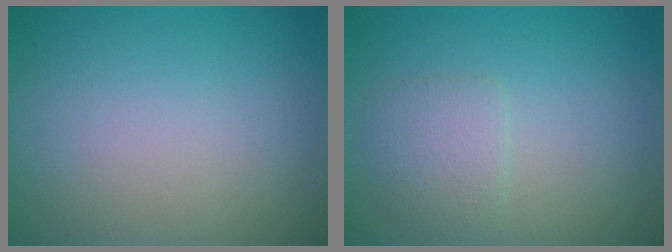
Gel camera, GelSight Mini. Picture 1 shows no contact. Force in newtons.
{"total": 2.2, "press": 2.2, "slide": 0.1}